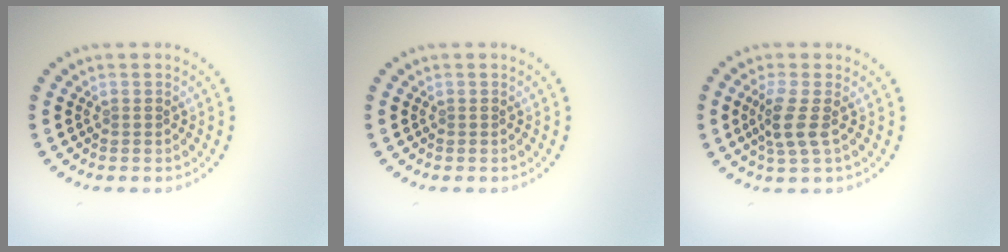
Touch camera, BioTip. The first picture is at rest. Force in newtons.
{"total": 0.0}
{"total": 2.7, "press": 2.1, "slide": 1.6}